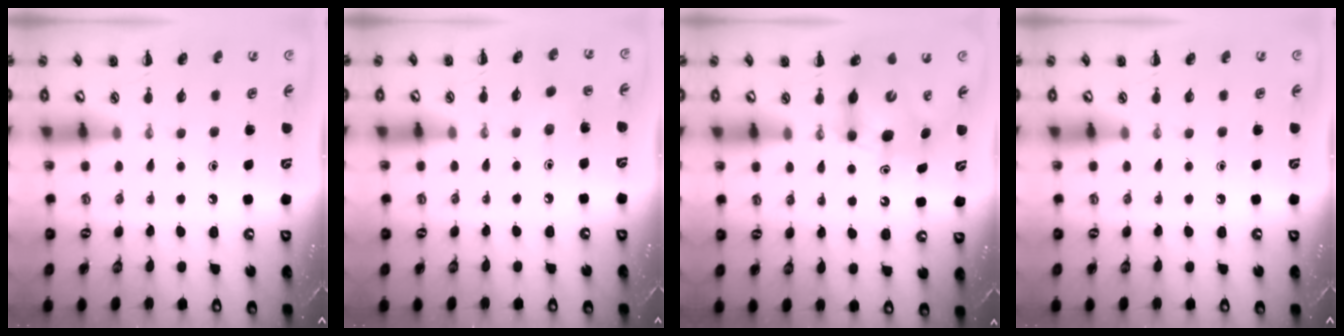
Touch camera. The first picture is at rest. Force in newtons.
{"total": 2.3, "press": 2.2, "slide": 0.7}
{"total": 6.8, "press": 6.7, "slide": 1.2}
{"total": 0.0}